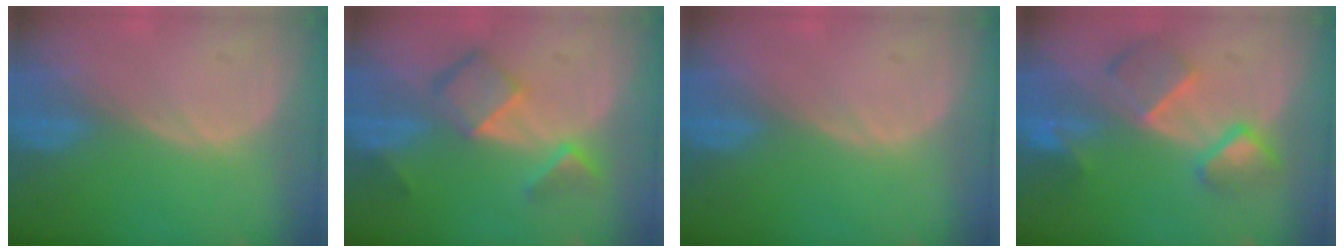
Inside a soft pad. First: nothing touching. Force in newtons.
{"total": 7.3, "press": 6.3, "slide": 3.7}
{"total": 0.0}
{"total": 7.3, "press": 6.6, "slide": 3.2}